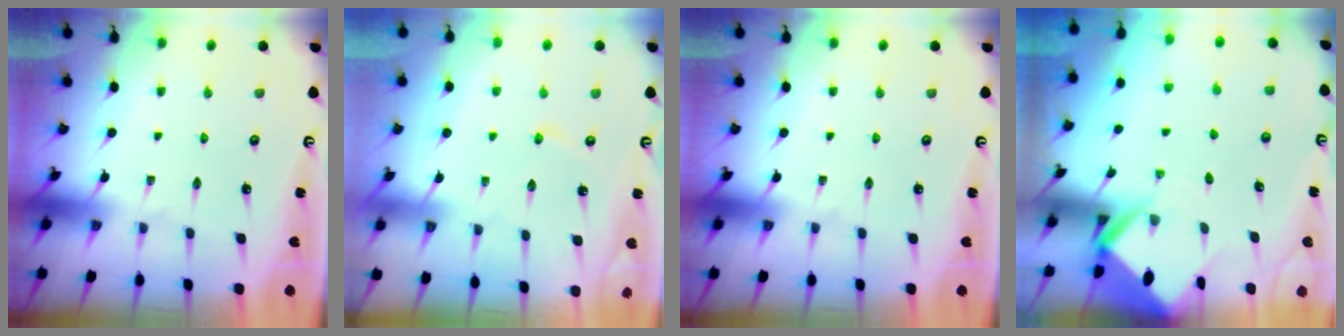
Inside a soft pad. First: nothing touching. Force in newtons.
{"total": 2.9, "press": 2.9, "slide": 0.3}
{"total": 0.0}
{"total": 4.2, "press": 4.2, "slide": 0.3}